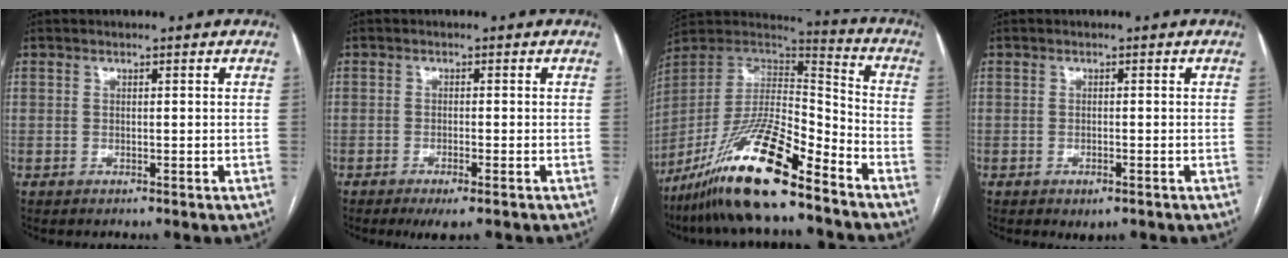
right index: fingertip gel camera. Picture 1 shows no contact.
{"total": 3.6, "force": [-2.4, 0.5, 2.7], "torque": [-0.040, -0.008, -0.036]}
{"total": 19.4, "force": [-13.6, 3.1, 13.5], "torque": [-0.276, -0.016, -0.250]}
{"total": 1.7, "force": [-1.0, 0.6, 1.3], "torque": [-0.019, -0.002, -0.008]}